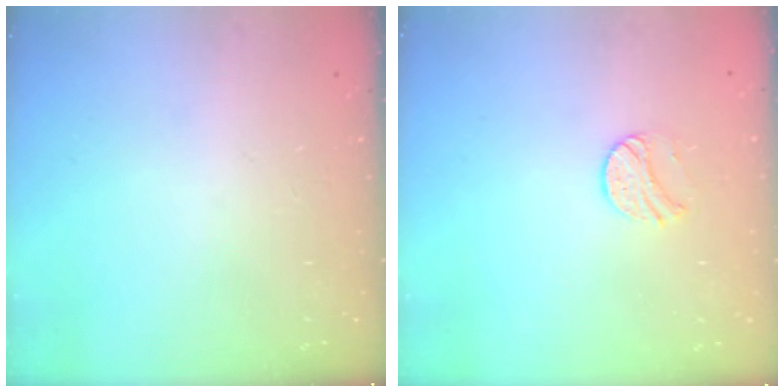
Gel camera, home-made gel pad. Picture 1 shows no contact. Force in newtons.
{"total": 8.3, "press": 8.3, "slide": 0.3}